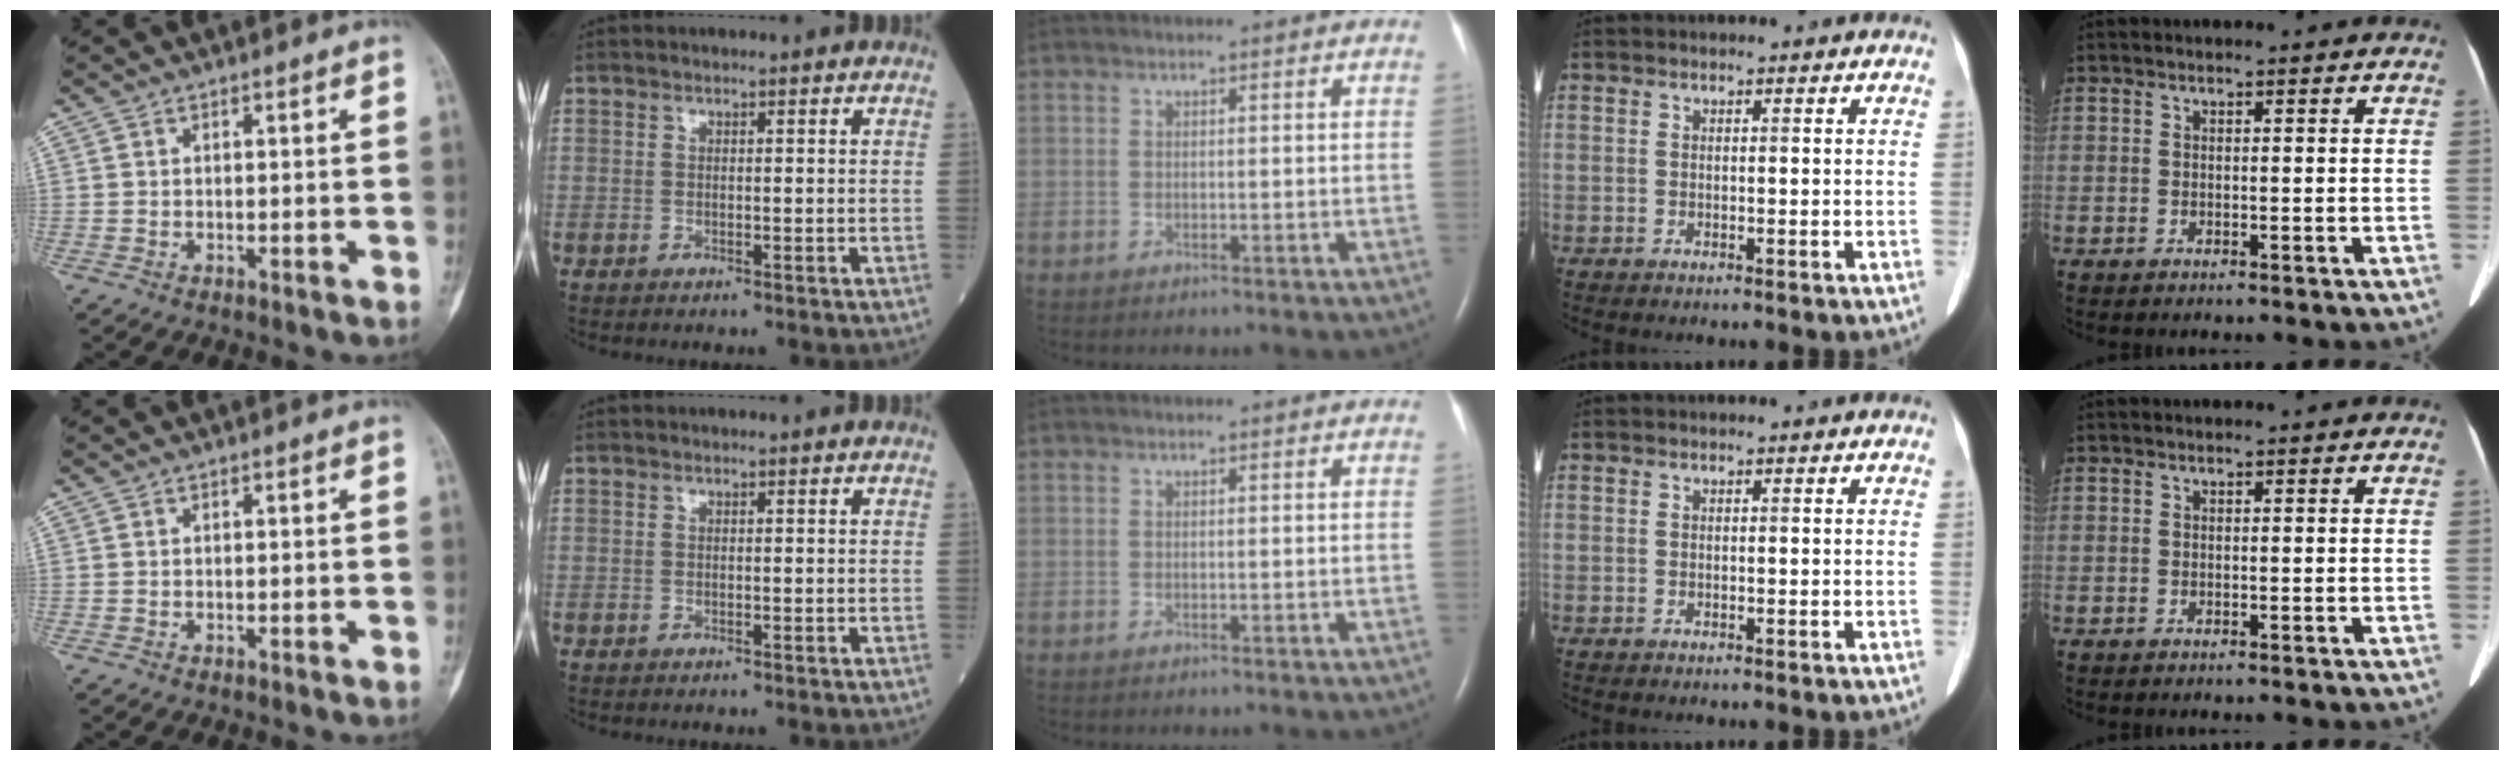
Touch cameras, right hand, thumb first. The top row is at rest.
{}